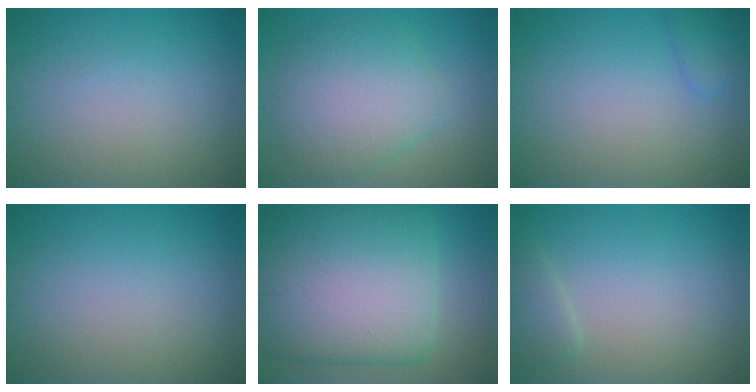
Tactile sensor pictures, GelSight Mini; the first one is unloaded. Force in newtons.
{"total": 6.0, "press": 6.0, "slide": 0.2}
{"total": 1.5, "press": 1.5, "slide": 0.2}
{"total": 0.0}
{"total": 15.8, "press": 15.8, "slide": 0.3}
{"total": 1.6, "press": 1.6, "slide": 0.2}